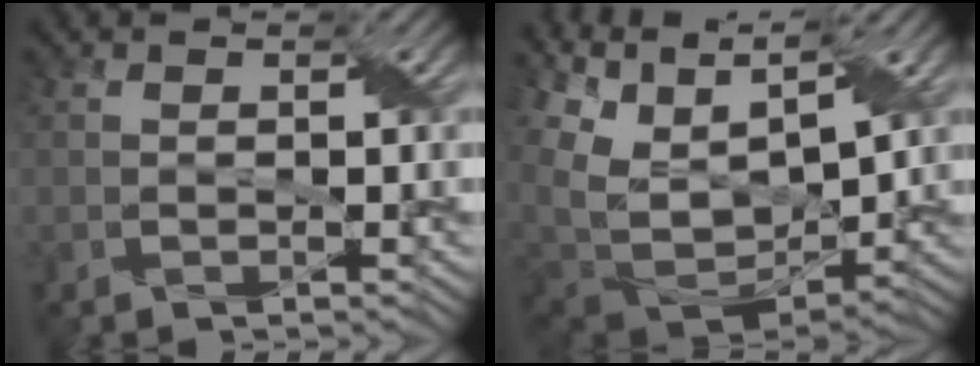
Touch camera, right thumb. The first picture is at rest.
{"total": 12.6, "force": [4.5, 7.9, 8.8], "torque": [-0.213, 0.006, 0.112]}